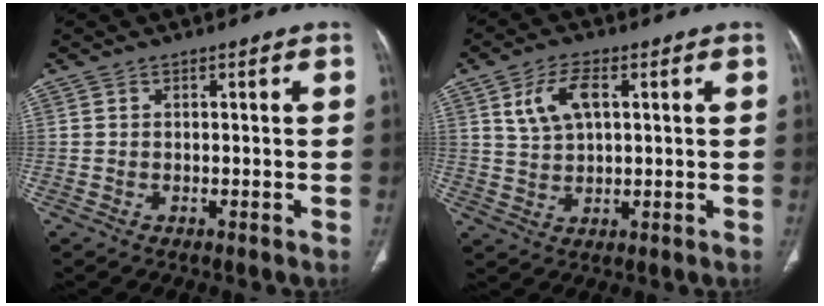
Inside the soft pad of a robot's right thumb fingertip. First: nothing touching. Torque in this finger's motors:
{"motor_torque": [-0.63, 0.69, 0.13, -0.07, 0.06]}